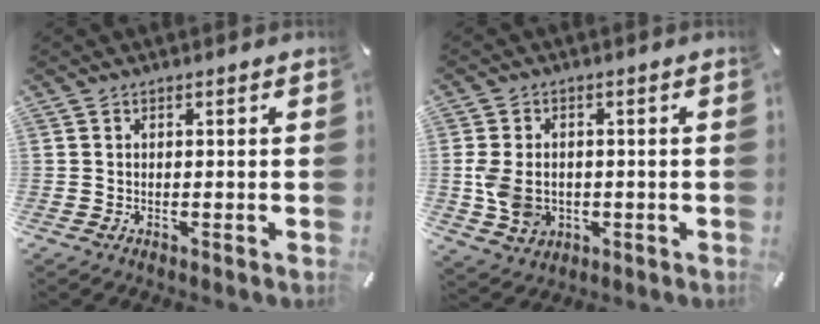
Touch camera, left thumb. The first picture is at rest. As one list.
[{"total": 7.3, "force": [-0.8, 5.8, 4.3], "torque": [-0.086, 0.002, -0.014]}]